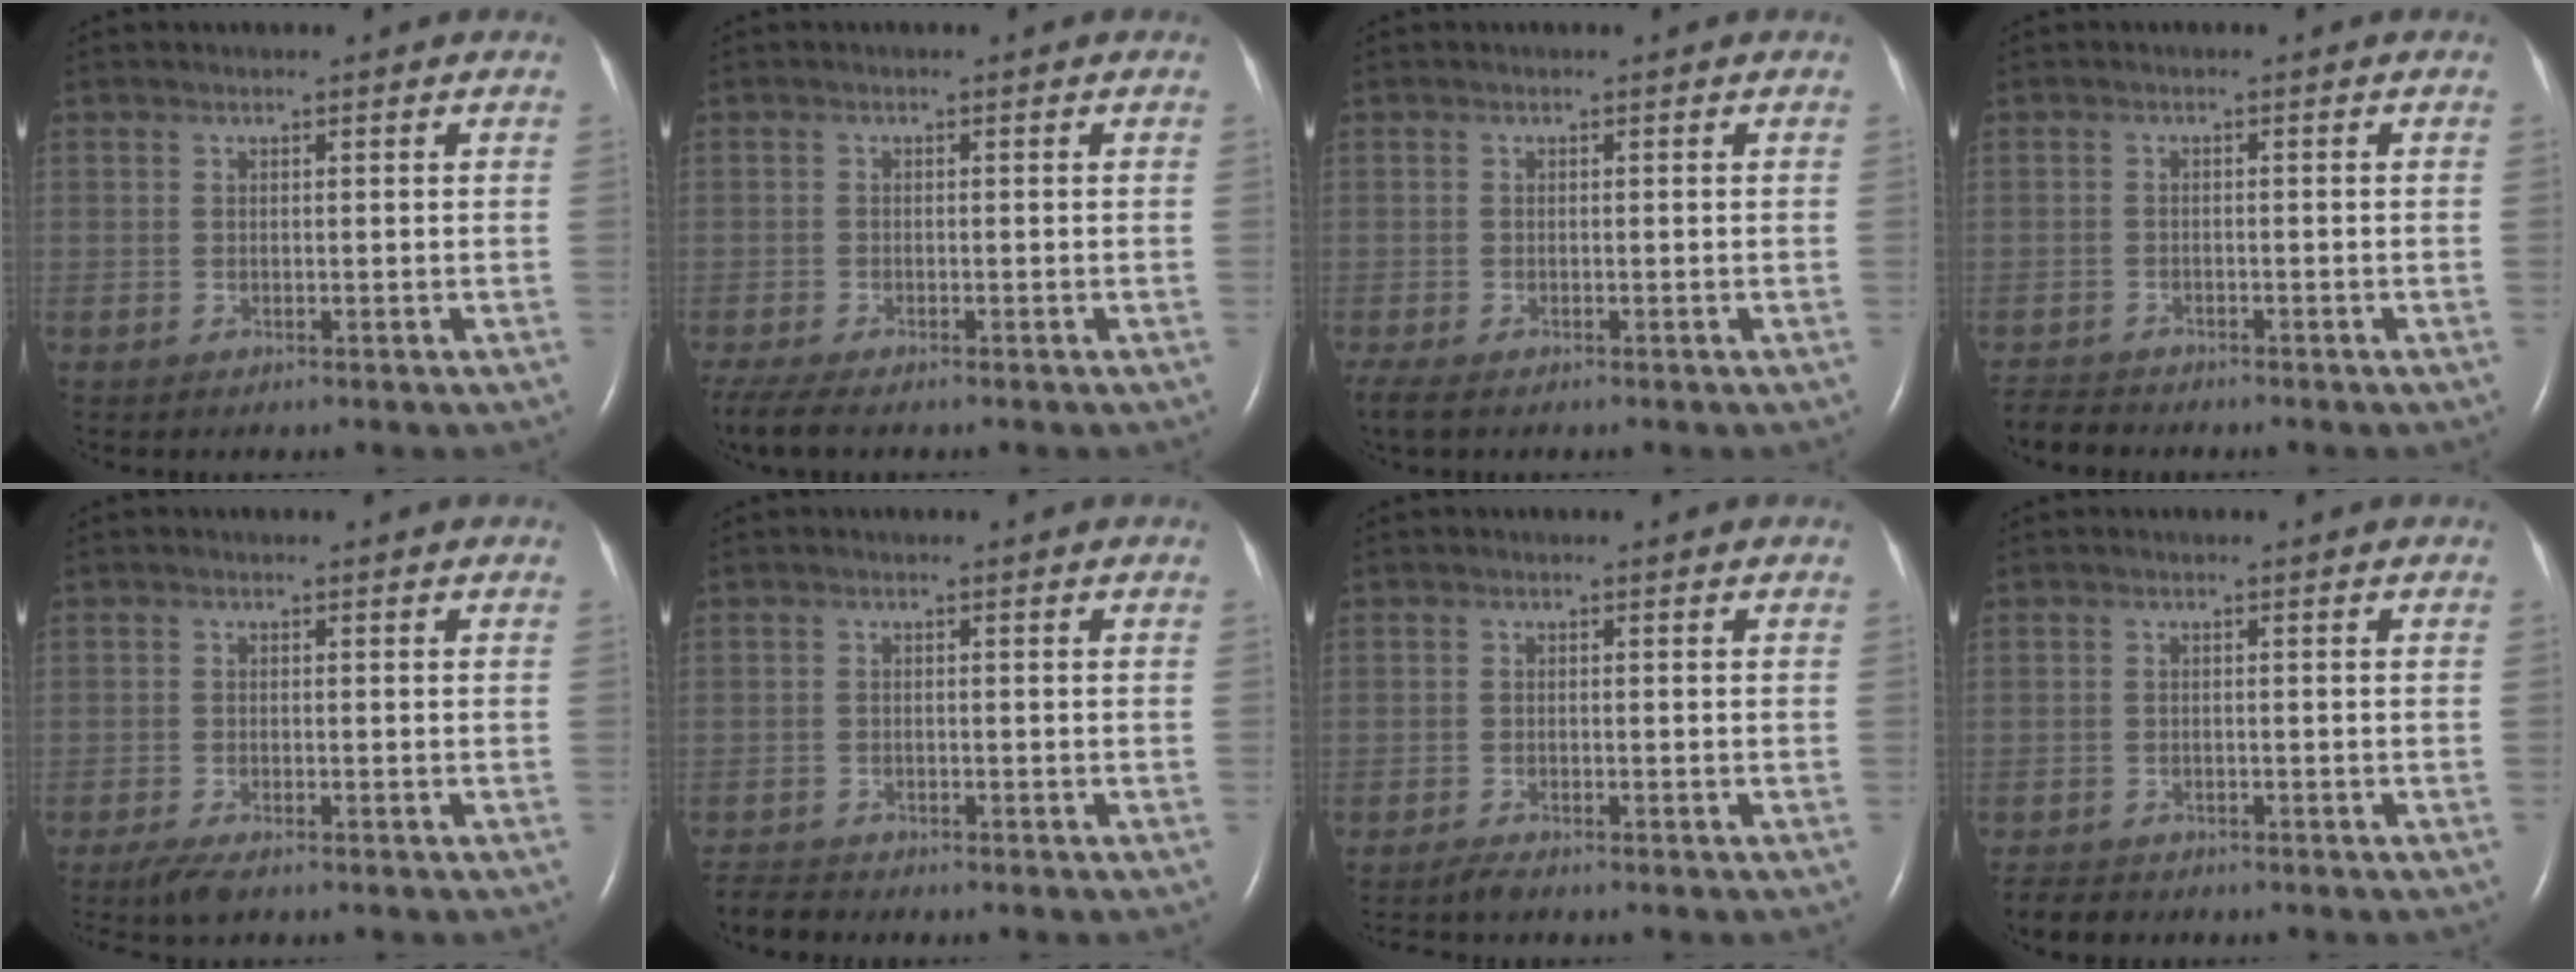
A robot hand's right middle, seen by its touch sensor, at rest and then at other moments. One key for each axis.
{"total": 5.3, "fx": -4.2, "fy": 1.0, "fz": 3.0, "tx": -0.064, "ty": -0.017, "tz": -0.071}
{"total": 3.4, "fx": -2.5, "fy": 1.1, "fz": 2.0, "tx": -0.047, "ty": -0.013, "tz": -0.040}
{"total": 3.0, "fx": -3.0, "fy": 0.5, "fz": 0.0, "tx": -0.003, "ty": -0.012, "tz": -0.052}
{"total": 3.7, "fx": -2.8, "fy": 0.8, "fz": 2.3, "tx": -0.050, "ty": -0.012, "tz": -0.047}
{"total": 2.8, "fx": -2.8, "fy": 0.3, "fz": -0.1, "tx": -0.001, "ty": -0.013, "tz": -0.050}
{"total": 1.5, "fx": -1.4, "fy": 0.0, "fz": 0.5, "tx": -0.017, "ty": -0.006, "tz": -0.026}
{"total": 3.5, "fx": -3.2, "fy": 1.3, "fz": 0.7, "tx": -0.015, "ty": -0.007, "tz": -0.048}